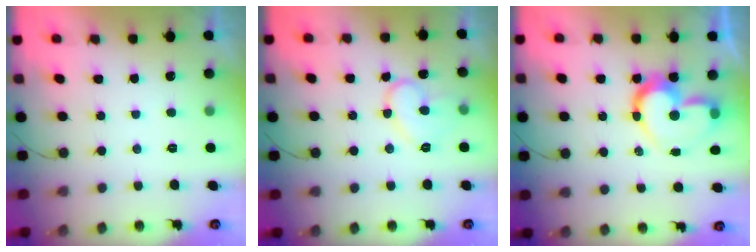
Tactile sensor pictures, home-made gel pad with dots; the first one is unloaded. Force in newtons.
{"total": 10.9, "press": 10.9, "slide": 0.1}
{"total": 14.7, "press": 14.5, "slide": 2.2}